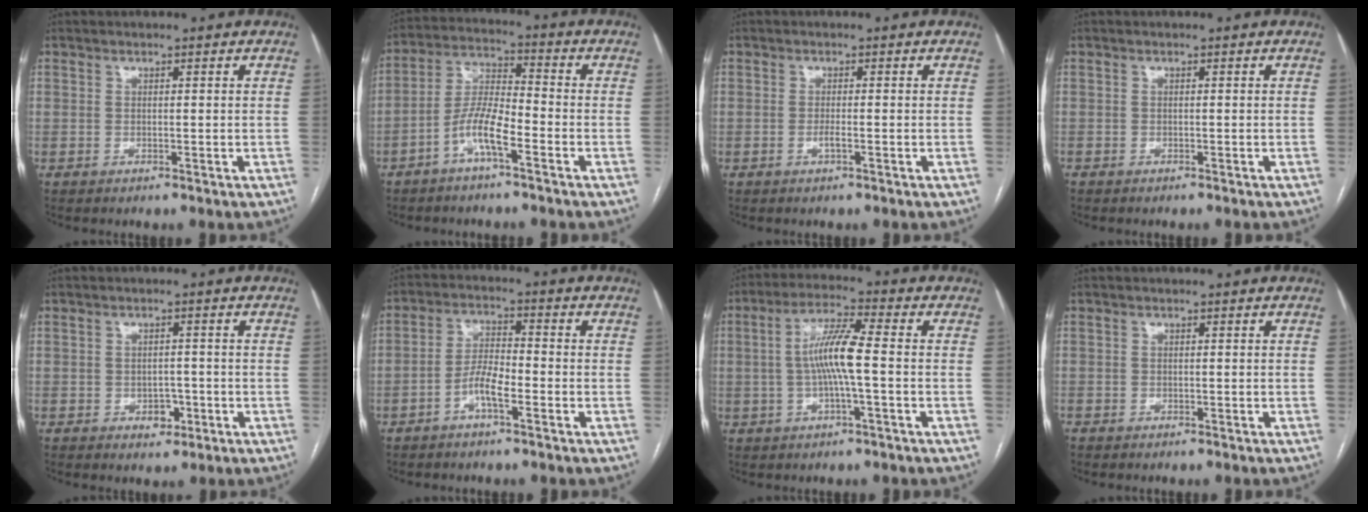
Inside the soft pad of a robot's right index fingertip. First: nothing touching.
{"total": 7.9, "force": [-4.0, 1.5, 6.6], "torque": [-0.141, 0.014, -0.078]}
{"total": 1.3, "force": [-0.6, 0.1, 1.1], "torque": [-0.023, 0.001, -0.012]}
{"total": 1.2, "force": [-1.1, 0.4, 0.1], "torque": [-0.004, 0.001, -0.019]}
{"total": 2.9, "force": [-1.3, 2.0, 1.7], "torque": [-0.016, 0.005, -0.011]}
{"total": 5.4, "force": [-2.8, 1.2, 4.5], "torque": [-0.094, 0.013, -0.052]}
{"total": 8.0, "force": [-0.7, 0.4, 8.0], "torque": [-0.157, 0.014, -0.017]}
{"total": 1.7, "force": [-1.5, 0.7, 0.3], "torque": [-0.009, 0.000, -0.024]}